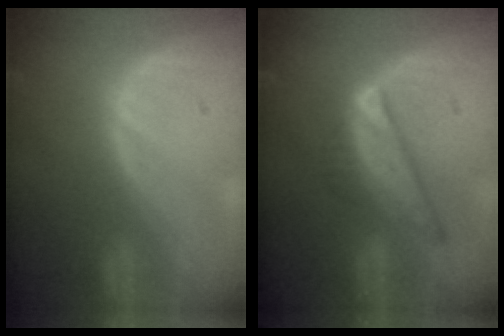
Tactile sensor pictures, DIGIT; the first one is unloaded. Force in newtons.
{"total": 7.8, "press": 6.6, "slide": 4.1}